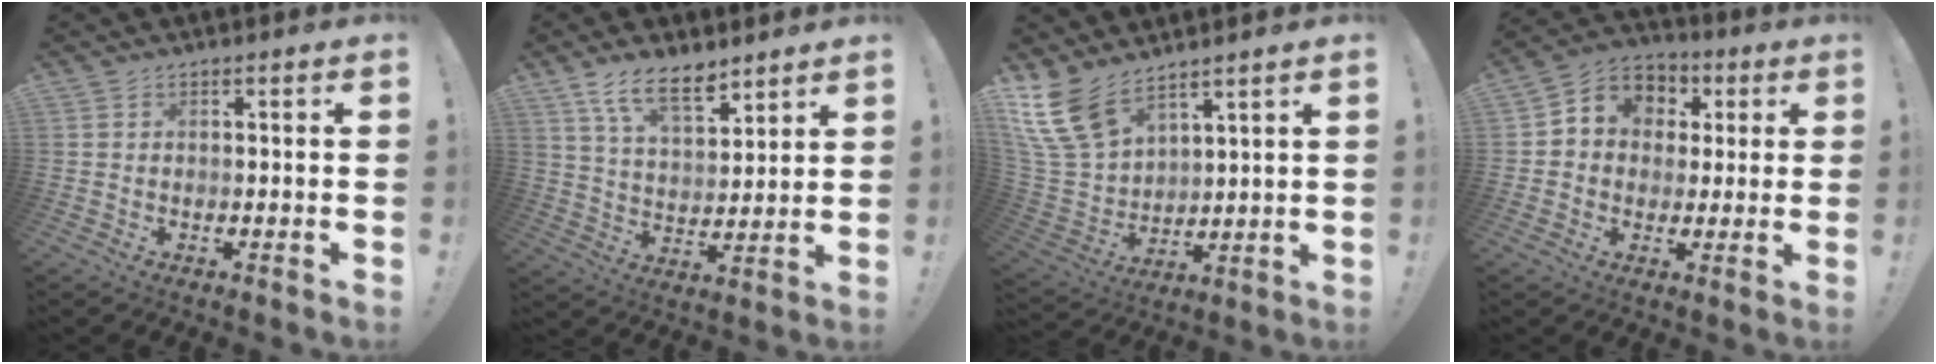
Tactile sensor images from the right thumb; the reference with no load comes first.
{"total": 12.0, "force": [8.6, 4.8, 6.8], "torque": [-0.117, -0.047, 0.156]}
{"total": 14.2, "force": [10.5, 7.1, 6.5], "torque": [-0.155, -0.062, 0.204]}
{"total": 7.8, "force": [0.7, 7.3, 2.6], "torque": [-0.039, -0.001, 0.019]}